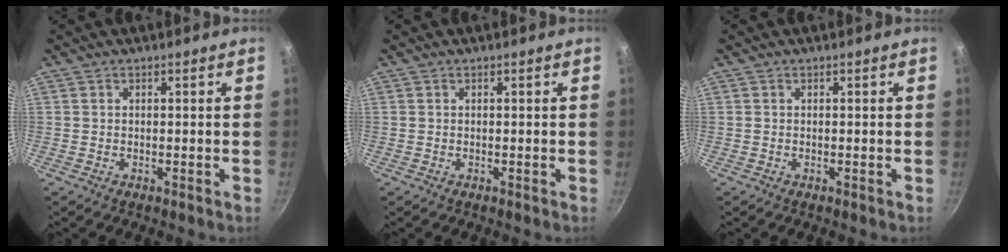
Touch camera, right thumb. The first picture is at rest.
{"total": 0.0}
{"total": 0.0}